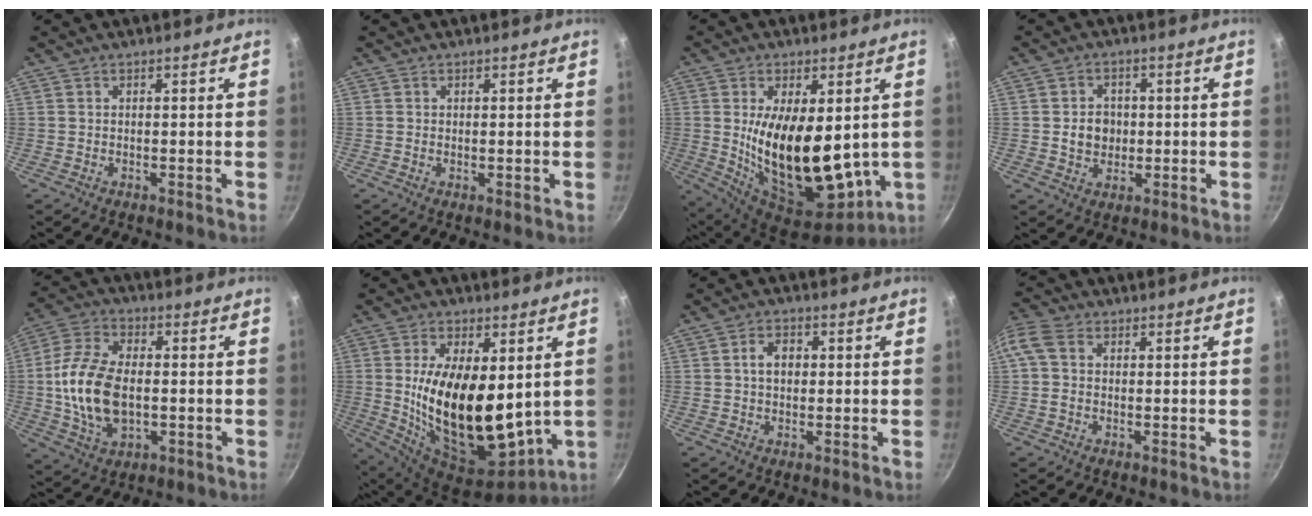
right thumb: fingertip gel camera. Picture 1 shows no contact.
{"total": 0.0}
{"total": 21.5, "force": [1.0, 10.9, 18.5], "torque": [-0.303, -0.037, 0.040]}
{"total": 5.4, "force": [0.0, 4.6, 2.8], "torque": [-0.024, 0.004, 0.000]}
{"total": 15.1, "force": [-1.0, 9.1, 12.1], "torque": [-0.233, 0.015, -0.023]}
{"total": 22.1, "force": [2.2, 11.4, 18.8], "torque": [-0.325, -0.039, 0.055]}
{"total": 3.9, "force": [0.4, 2.8, 2.7], "torque": [-0.031, 0.011, 0.003]}
{"total": 6.4, "force": [0.9, 4.7, 4.3], "torque": [-0.103, 0.020, 0.005]}